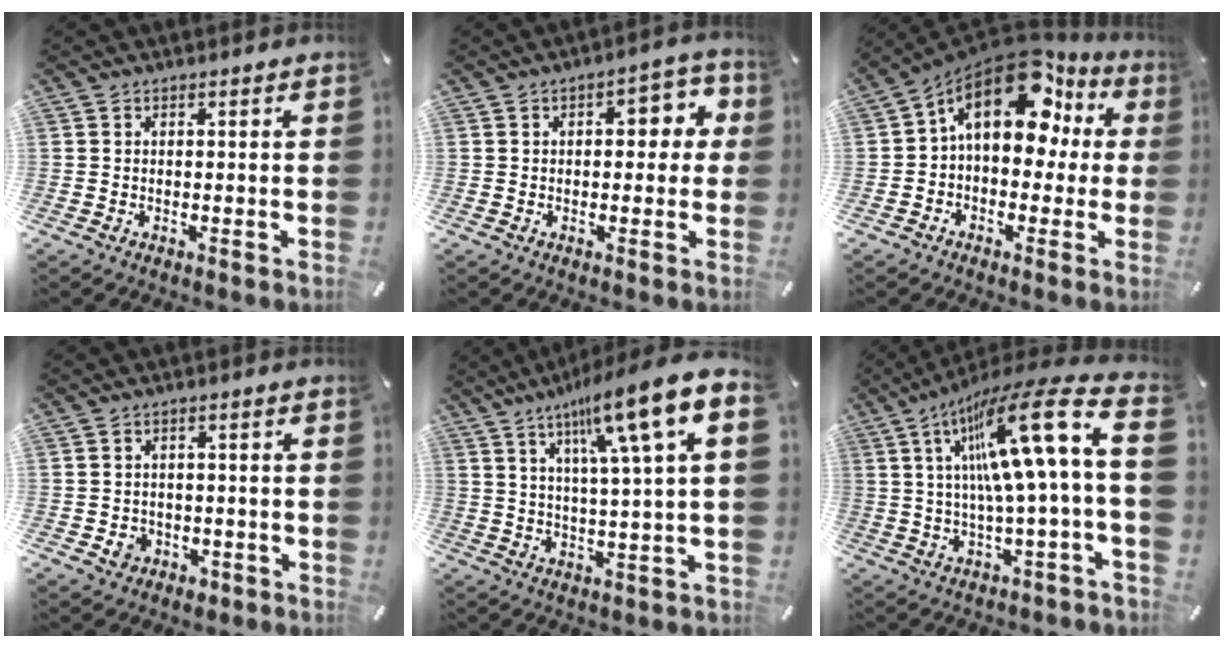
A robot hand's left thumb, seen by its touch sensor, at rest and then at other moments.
{"total": 7.2, "force": [0.8, 4.2, 5.7], "torque": [-0.062, 0.001, 0.002]}
{"total": 17.0, "force": [7.7, 9.9, 11.5], "torque": [-0.179, -0.045, 0.130]}
{"total": 3.9, "force": [-1.2, 3.5, 1.4], "torque": [-0.015, 0.003, -0.021]}
{"total": 14.5, "force": [7.3, 1.4, 12.4], "torque": [-0.217, -0.030, 0.108]}
{"total": 23.0, "force": [6.3, 3.2, 21.9], "torque": [-0.375, -0.047, 0.086]}